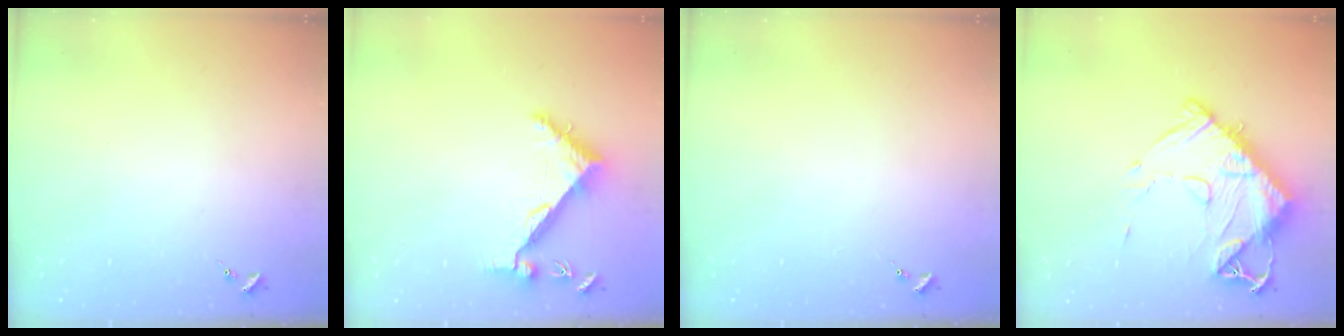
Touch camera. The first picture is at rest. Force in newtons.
{"total": 6.4, "press": 6.4, "slide": 0.7}
{"total": 0.0}
{"total": 14.4, "press": 14.3, "slide": 1.4}